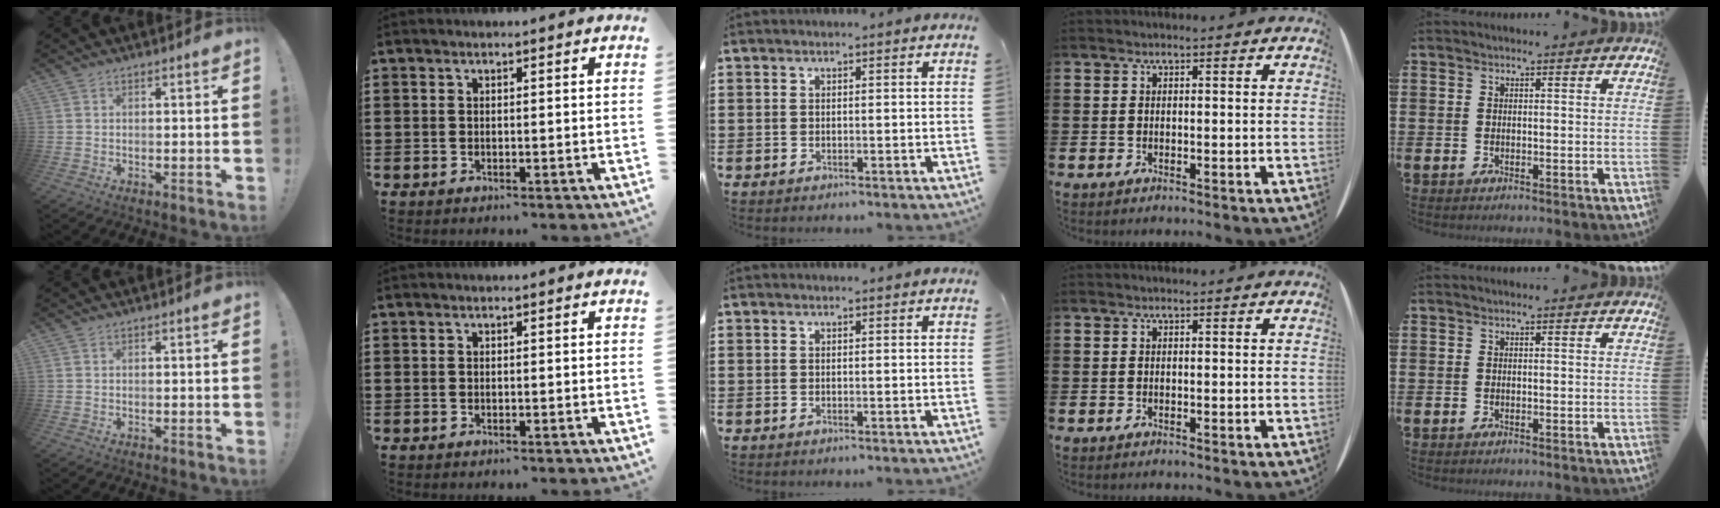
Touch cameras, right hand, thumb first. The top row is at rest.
{}